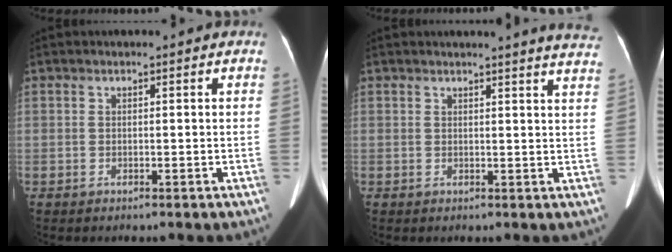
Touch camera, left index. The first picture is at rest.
{"total": 10.9, "force": [10.3, -0.3, 3.3], "torque": [-0.032, -0.068, 0.089]}